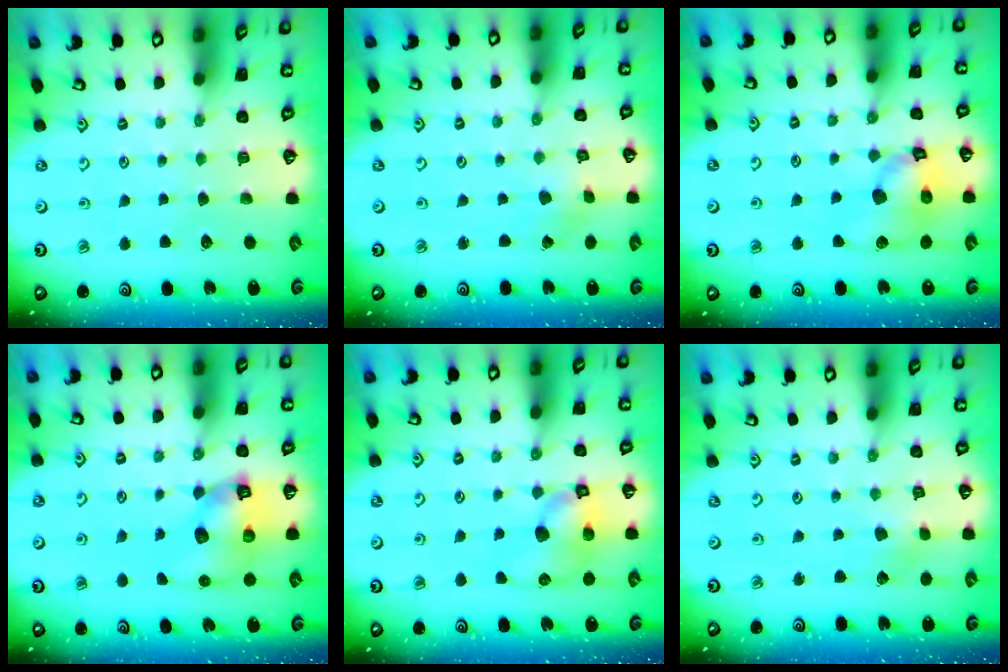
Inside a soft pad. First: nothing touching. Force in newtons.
{"total": 0.9, "press": 0.9, "slide": 0.1}
{"total": 13.8, "press": 13.7, "slide": 1.9}
{"total": 10.0, "press": 9.9, "slide": 1.5}
{"total": 10.2, "press": 10.1, "slide": 1.6}
{"total": 2.9, "press": 2.9, "slide": 0.3}